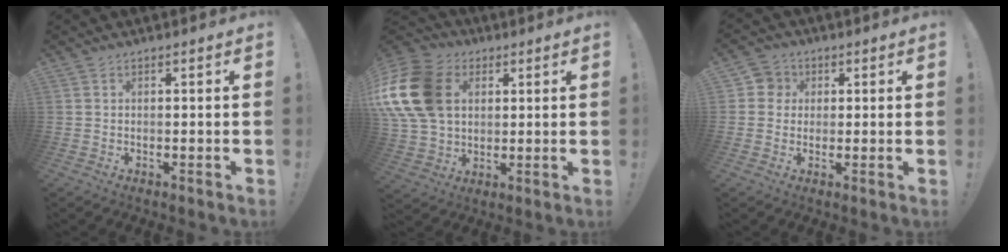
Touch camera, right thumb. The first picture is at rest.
{"total": 20.9, "force": [5.1, 15.6, 12.9], "torque": [-0.243, -0.009, 0.100]}
{"total": 4.6, "force": [0.7, 4.4, 1.0], "torque": [-0.009, 0.000, 0.012]}